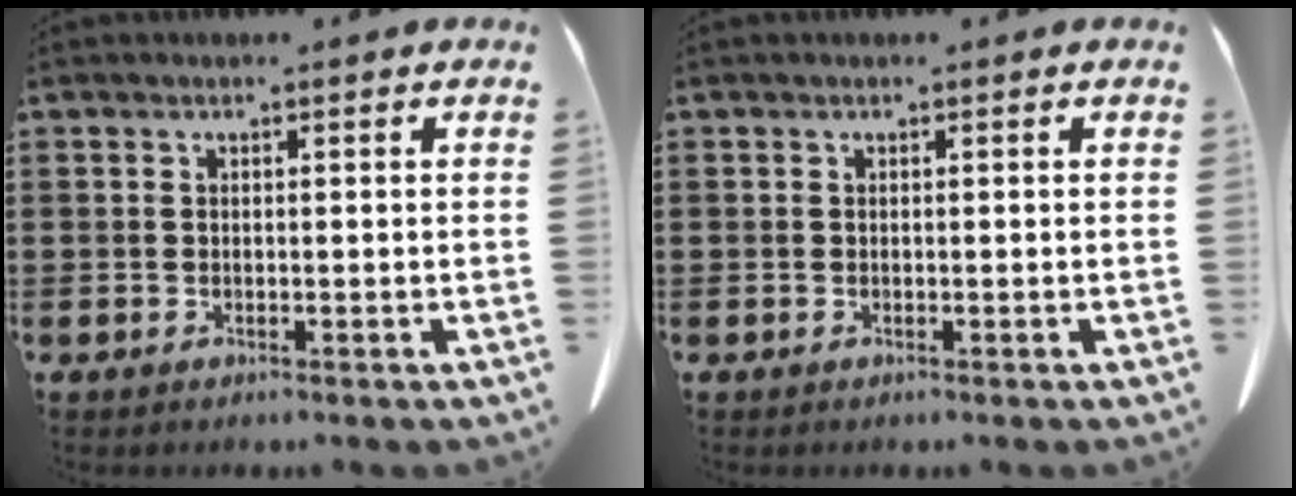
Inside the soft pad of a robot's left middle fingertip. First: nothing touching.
{"total": 0.0}